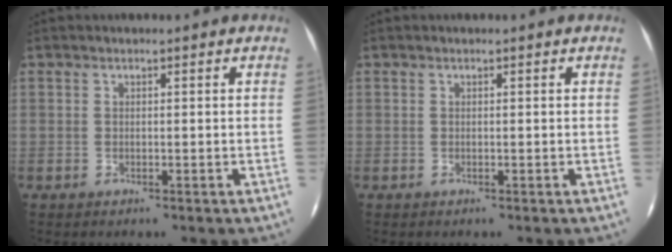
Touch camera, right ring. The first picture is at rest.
{"total": 0.0}